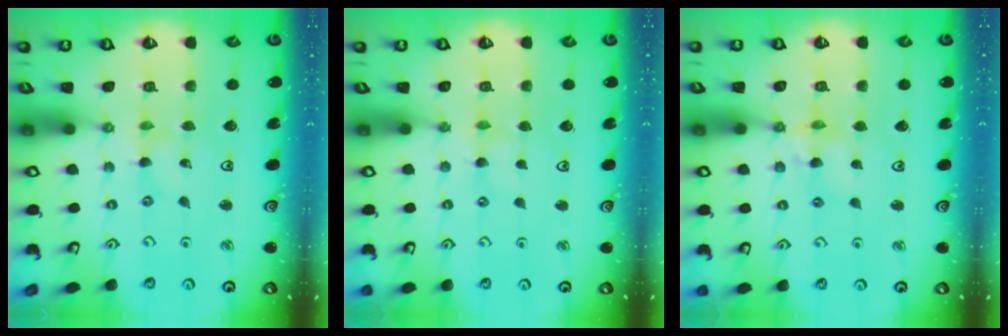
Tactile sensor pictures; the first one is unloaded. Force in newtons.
{"total": 1.6, "press": 1.5, "slide": 0.4}
{"total": 5.5, "press": 5.5, "slide": 0.5}